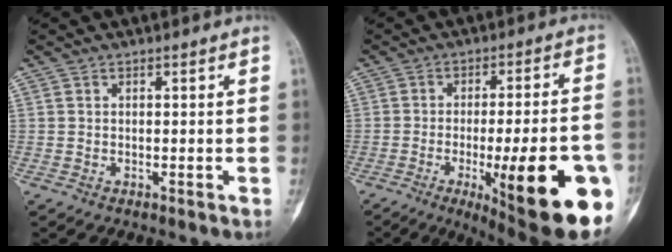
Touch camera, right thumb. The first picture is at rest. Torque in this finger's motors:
{"motor_torque": [0.08, 0.91, 2.08, -0.69, 0.17]}